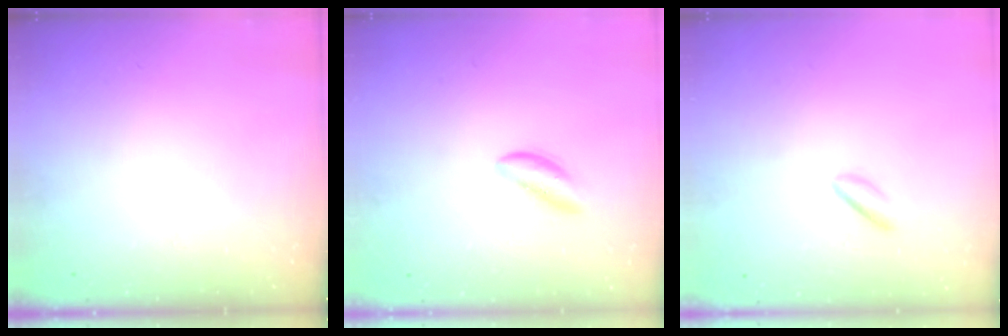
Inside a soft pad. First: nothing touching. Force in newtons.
{"total": 1.6, "press": 1.5, "slide": 0.3}
{"total": 1.5, "press": 1.3, "slide": 0.7}